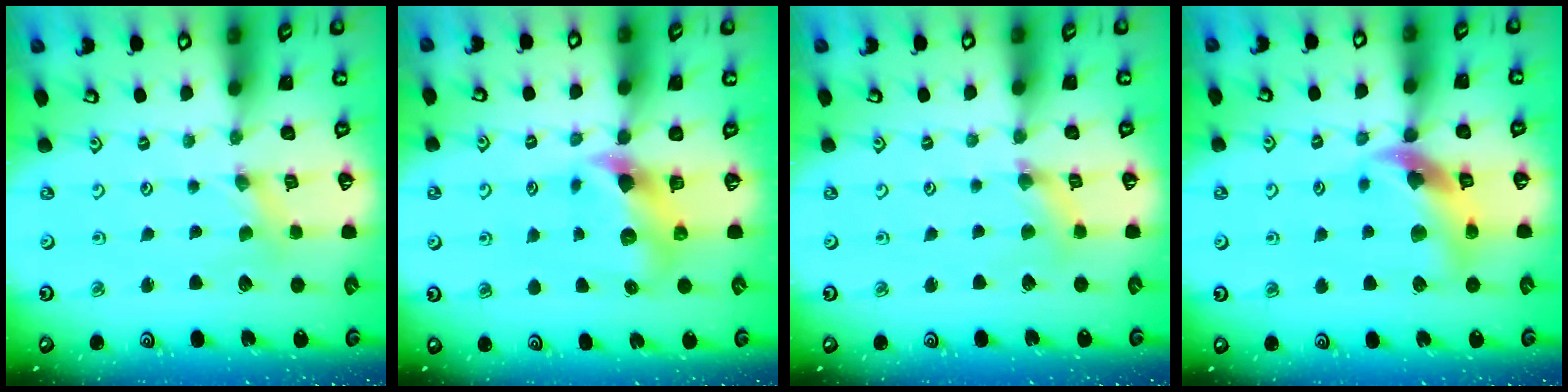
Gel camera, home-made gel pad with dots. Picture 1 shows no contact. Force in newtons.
{"total": 7.7, "press": 7.6, "slide": 0.6}
{"total": 2.9, "press": 2.9, "slide": 0.3}
{"total": 13.0, "press": 12.9, "slide": 1.8}